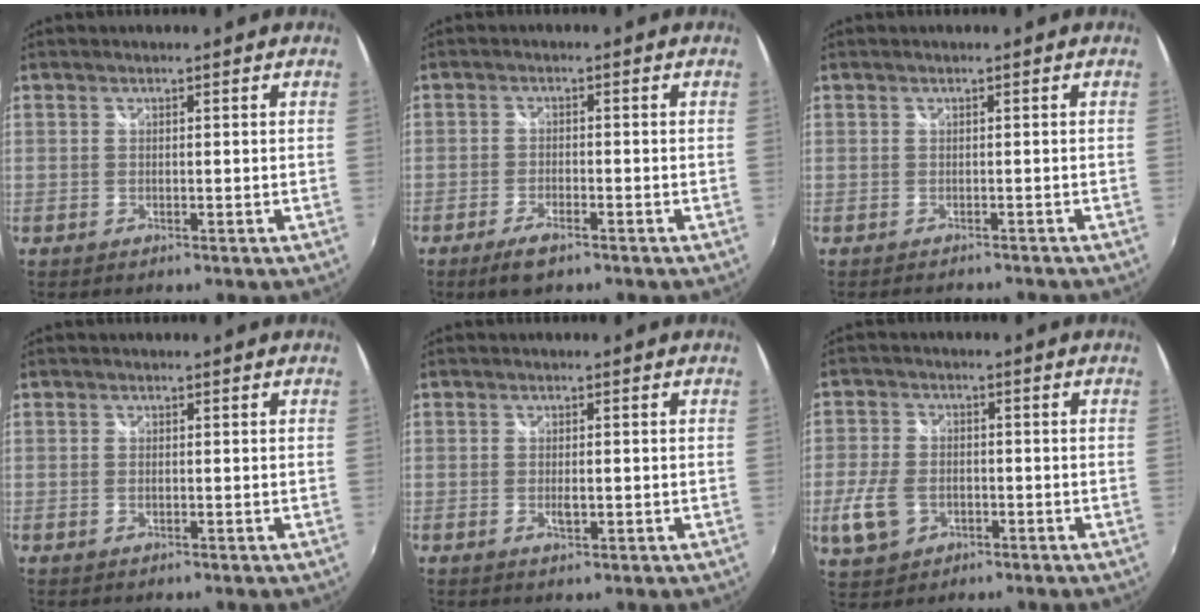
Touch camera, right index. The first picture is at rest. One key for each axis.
{"total": 4.2, "fx": -3.0, "fy": 1.3, "fz": 2.7, "tx": -0.066, "ty": -0.006, "tz": -0.057}
{"total": 2.1, "fx": -1.7, "fy": 1.2, "fz": 0.4, "tx": -0.004, "ty": -0.001, "tz": -0.023}
{"total": 0.8, "fx": -0.1, "fy": 0.4, "fz": 0.6, "tx": -0.014, "ty": -0.001, "tz": -0.004}
{"total": 2.2, "fx": -0.5, "fy": 1.0, "fz": 1.9, "tx": -0.031, "ty": -0.003, "tz": -0.006}
{"total": 8.7, "fx": -2.9, "fy": 6.6, "fz": 5.0, "tx": -0.128, "ty": -0.002, "tz": -0.051}